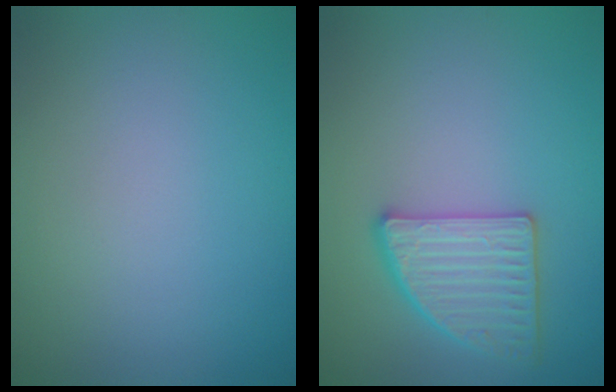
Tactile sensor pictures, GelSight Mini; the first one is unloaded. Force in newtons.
{"total": 3.5, "press": 3.3, "slide": 1.1}